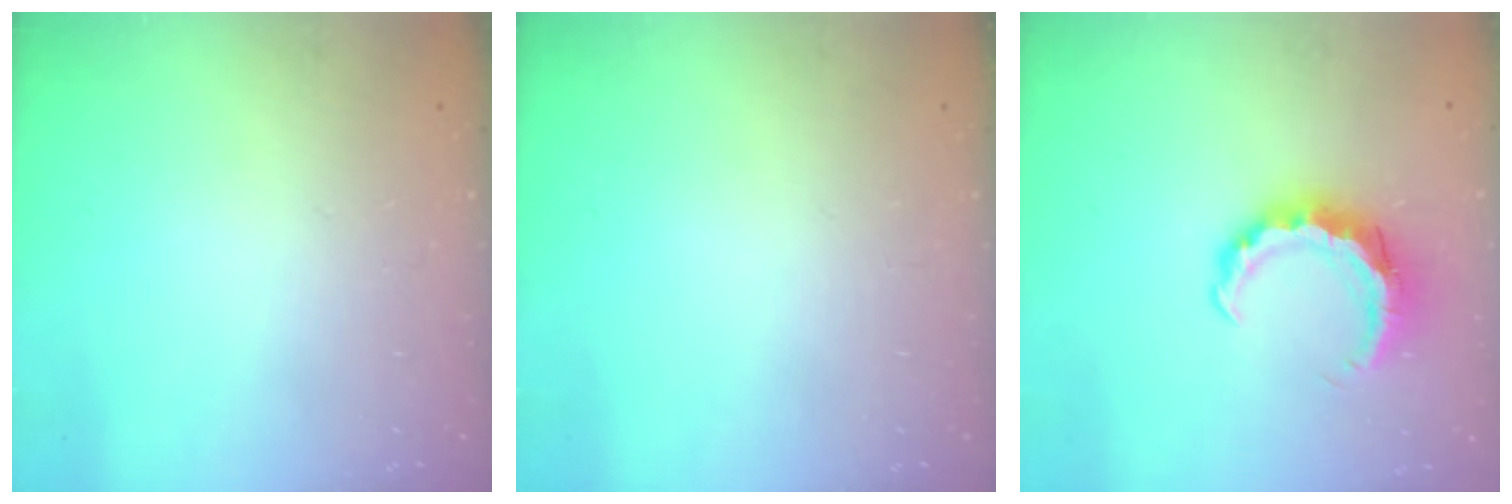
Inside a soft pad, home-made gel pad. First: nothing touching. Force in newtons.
{"total": 0.0}
{"total": 8.8, "press": 8.7, "slide": 1.3}